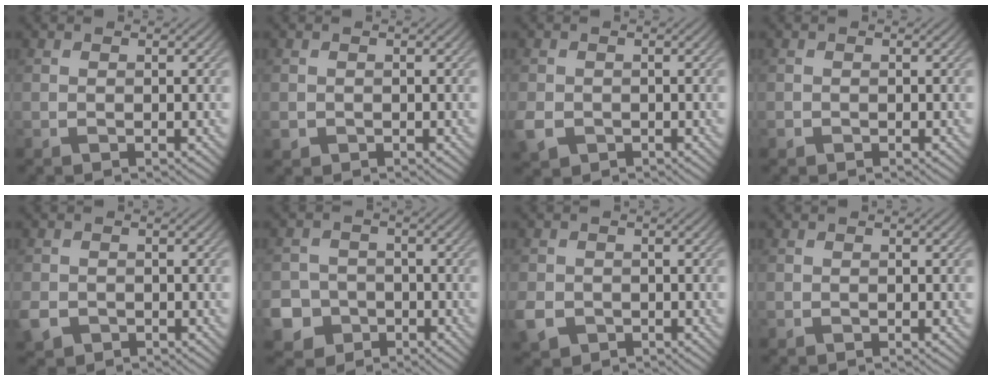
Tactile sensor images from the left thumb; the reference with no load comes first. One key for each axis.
{"total": 1.2, "fx": -0.4, "fy": 1.0, "fz": 0.3, "tx": -0.007, "ty": -0.009, "tz": -0.010}
{"total": 3.3, "fx": -1.3, "fy": 2.6, "fz": 1.6, "tx": -0.043, "ty": -0.013, "tz": -0.030}
{"total": 0.6, "fx": -0.4, "fy": 0.4, "fz": 0.1, "tx": -0.003, "ty": -0.004, "tz": -0.007}
{"total": 2.9, "fx": -1.4, "fy": 2.3, "fz": 1.2, "tx": -0.033, "ty": -0.011, "tz": -0.033}
{"total": 7.7, "fx": -3.7, "fy": 6.5, "fz": 1.7, "tx": -0.051, "ty": -0.024, "tz": -0.086}
{"total": 3.6, "fx": -1.5, "fy": 2.9, "fz": 1.6, "tx": -0.043, "ty": -0.012, "tz": -0.035}
{"total": 0.0}